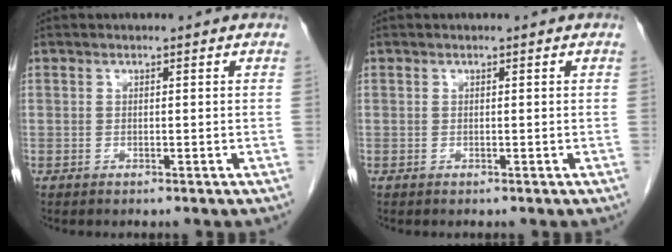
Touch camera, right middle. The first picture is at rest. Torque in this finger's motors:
{"motor_torque": [-0.23, -0.21, -0.02, -0.01]}